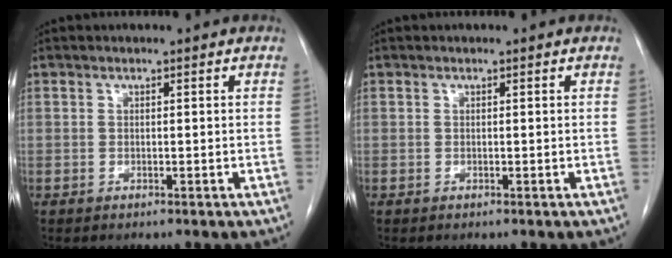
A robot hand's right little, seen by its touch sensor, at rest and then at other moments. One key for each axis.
{"total": 0.0}